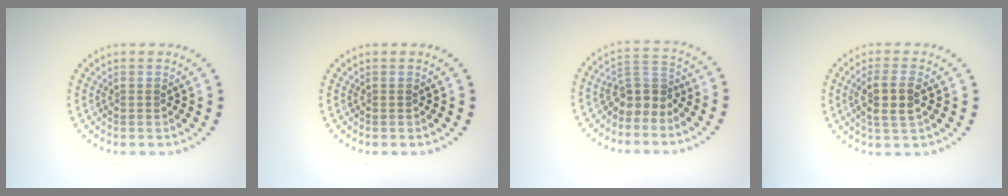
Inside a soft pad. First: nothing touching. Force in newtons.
{"total": 0.0}
{"total": 2.9, "press": 2.5, "slide": 1.6}
{"total": 3.2, "press": 2.9, "slide": 1.2}